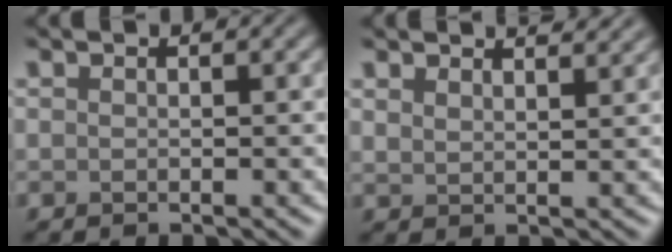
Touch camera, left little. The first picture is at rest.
{"total": 3.1, "force": [2.8, 0.7, 1.1], "torque": [-0.013, 0.010, 0.034]}